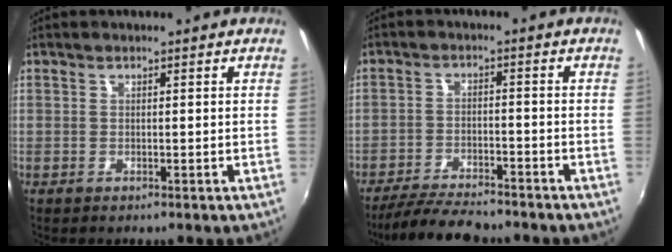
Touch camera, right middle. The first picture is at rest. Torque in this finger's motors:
{"motor_torque": [0.51, -0.51, 0.13, 0.09]}